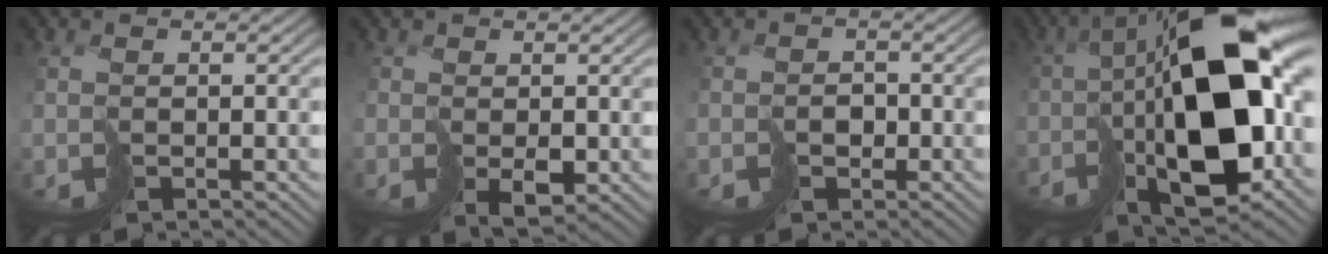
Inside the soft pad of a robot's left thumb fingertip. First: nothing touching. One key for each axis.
{"total": 1.8, "fx": 0.4, "fy": 1.2, "fz": 1.3, "tx": -0.024, "ty": -0.006, "tz": 0.016}
{"total": 1.6, "fx": -1.0, "fy": 1.2, "fz": -0.1, "tx": 0.014, "ty": -0.001, "tz": -0.021}
{"total": 16.8, "fx": -2.1, "fy": 8.3, "fz": 14.5, "tx": -0.240, "ty": -0.003, "tz": -0.029}